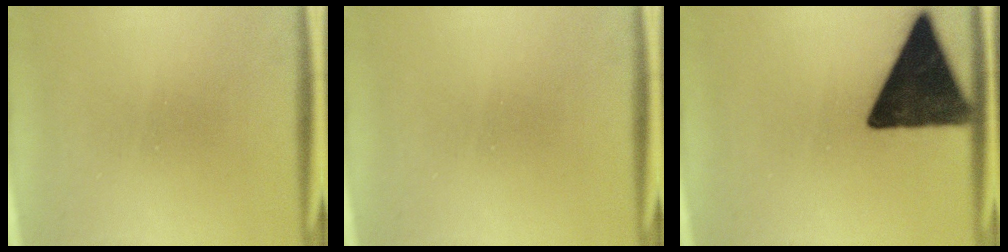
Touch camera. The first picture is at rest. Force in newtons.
{"total": 0.0}
{"total": 14.9}